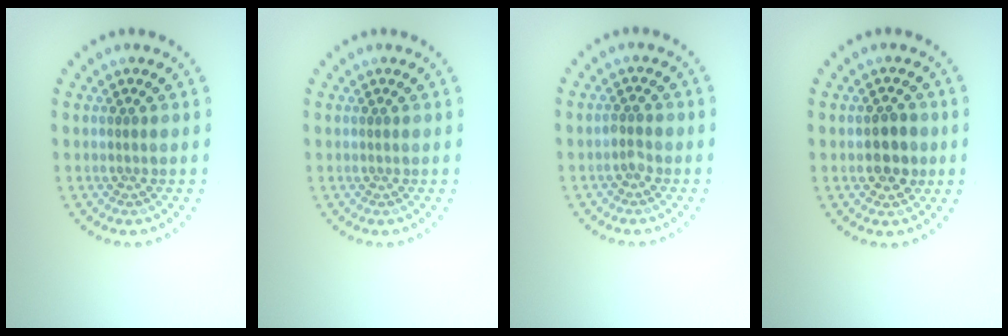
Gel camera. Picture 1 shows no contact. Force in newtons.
{"total": 0.0}
{"total": 1.0, "press": 1.0, "slide": 0.2}
{"total": 2.6, "press": 2.6, "slide": 0.2}